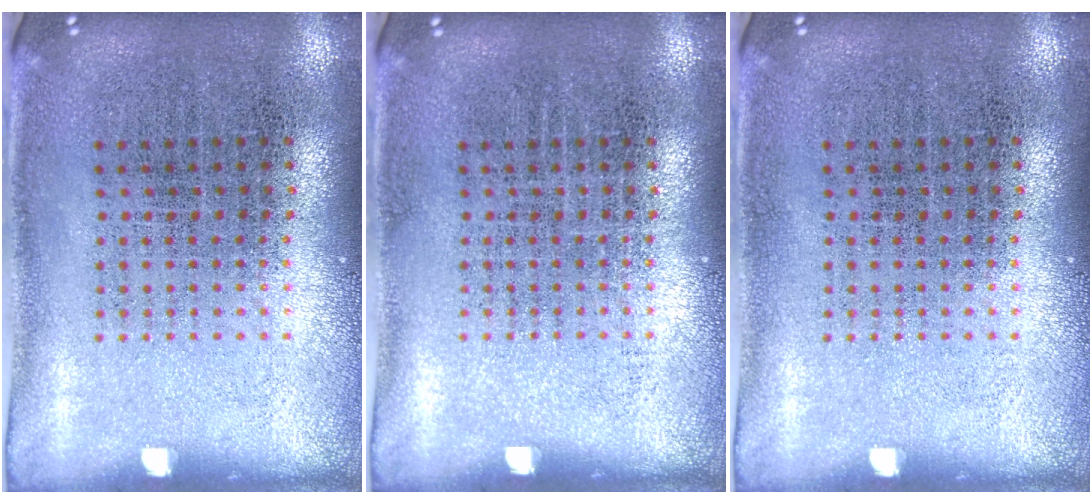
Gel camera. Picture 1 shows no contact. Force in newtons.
{"total": 0.0}
{"total": 0.0}